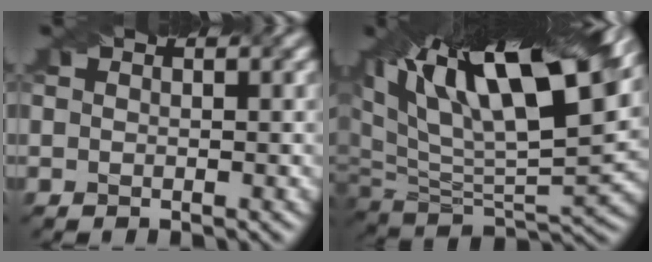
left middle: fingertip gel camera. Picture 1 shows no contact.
{"total": 16.6, "force": [8.7, 7.0, 12.2], "torque": [-0.222, 0.022, 0.162]}